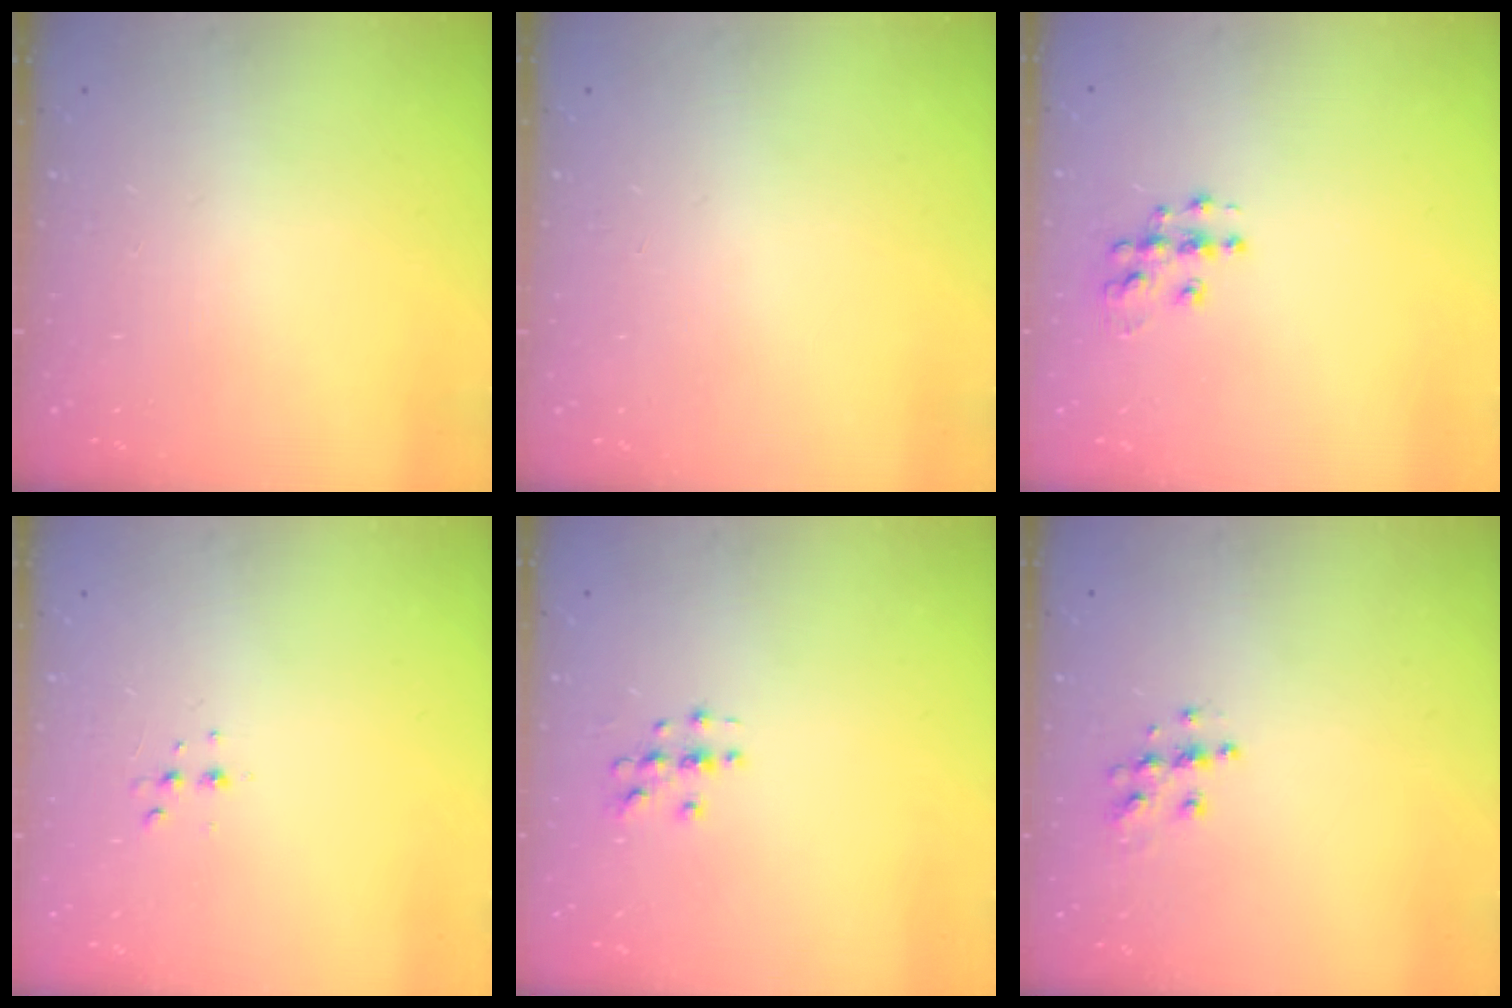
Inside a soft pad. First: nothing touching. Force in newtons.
{"total": 0.0}
{"total": 7.1, "press": 7.1, "slide": 0.3}
{"total": 3.1, "press": 3.0, "slide": 0.6}
{"total": 3.2, "press": 3.2, "slide": 0.2}
{"total": 6.4, "press": 6.4, "slide": 0.2}